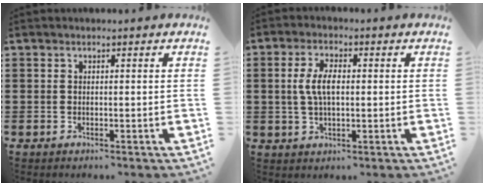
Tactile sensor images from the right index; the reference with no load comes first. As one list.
[{"total": 5.2, "force": [0.4, 2.2, 4.8], "torque": [-0.109, 0.002, 0.000]}]